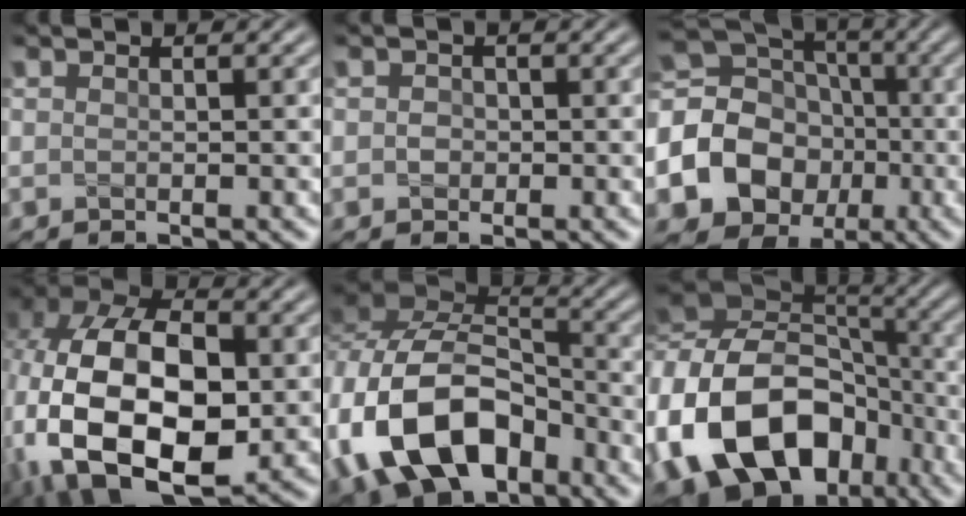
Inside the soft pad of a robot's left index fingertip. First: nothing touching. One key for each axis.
{"total": 1.0, "fx": 0.0, "fy": 1.0, "fz": 0.3, "tx": 0.008, "ty": -0.002, "tz": -0.006}
{"total": 15.8, "fx": -3.1, "fy": 14.2, "fz": 6.4, "tx": -0.177, "ty": -0.008, "tz": -0.068}
{"total": 17.3, "fx": -2.4, "fy": 11.3, "fz": 12.9, "tx": -0.235, "ty": -0.019, "tz": -0.028}
{"total": 12.7, "fx": -5.0, "fy": 7.9, "fz": 8.6, "tx": -0.187, "ty": -0.007, "tz": -0.097}
{"total": 16.9, "fx": -5.3, "fy": 12.4, "fz": 10.1, "tx": -0.207, "ty": -0.013, "tz": -0.093}